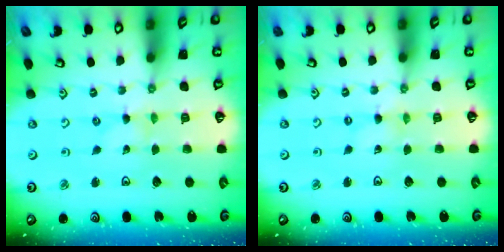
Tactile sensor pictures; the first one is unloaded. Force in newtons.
{"total": 0.0}